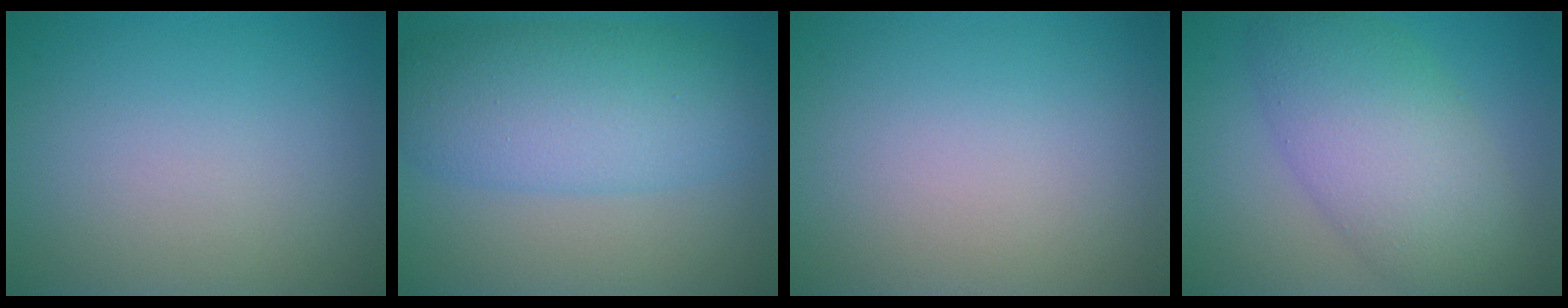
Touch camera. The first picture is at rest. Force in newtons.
{"total": 7.8, "press": 7.8, "slide": 0.2}
{"total": 0.0}
{"total": 7.9, "press": 7.9, "slide": 0.3}